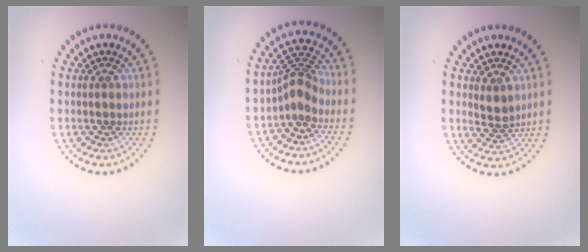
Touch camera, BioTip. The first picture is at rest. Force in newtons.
{"total": 2.7, "press": 2.0, "slide": 1.8}
{"total": 1.6, "press": 1.4, "slide": 0.7}